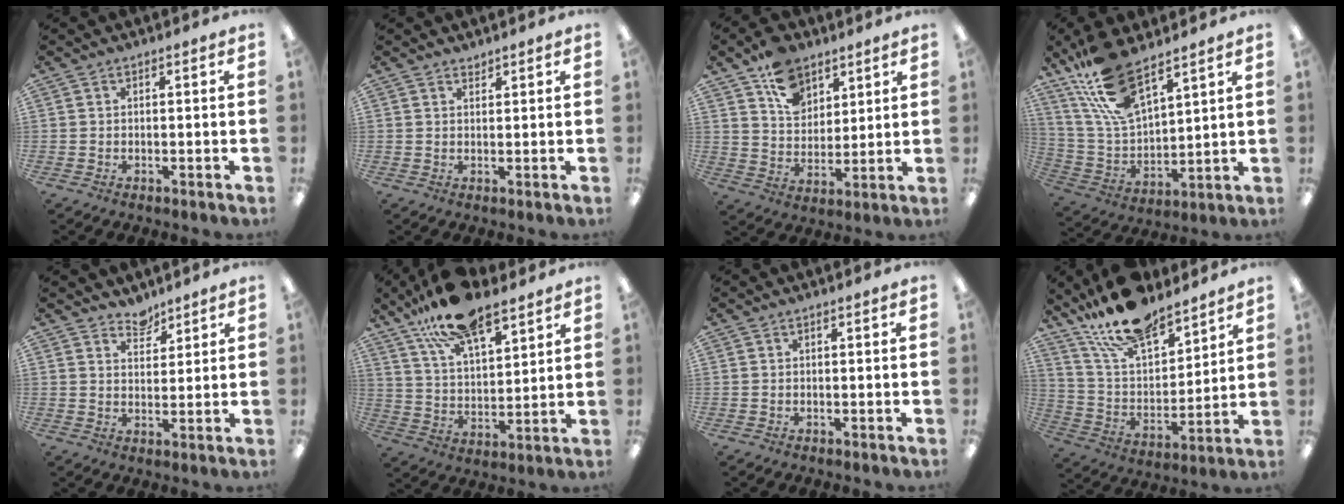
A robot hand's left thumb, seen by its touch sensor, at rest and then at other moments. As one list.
[{"total": 1.3, "force": [1.3, 0.2, 0.0], "torque": [-0.001, -0.003, 0.026]}, {"total": 11.7, "force": [7.7, 7.8, 4.3], "torque": [-0.067, -0.038, 0.145]}, {"total": 16.7, "force": [11.9, 6.3, 9.8], "torque": [-0.228, -0.056, 0.215]}, {"total": 4.4, "force": [4.0, 1.7, 0.3], "torque": [0.000, -0.026, 0.074]}, {"total": 15.8, "force": [12.0, 5.8, 8.6], "torque": [-0.164, -0.053, 0.214]}, {"total": 0.0}, {"total": 17.7, "force": [14.9, 6.2, 7.3], "torque": [-0.155, -0.089, 0.269]}]